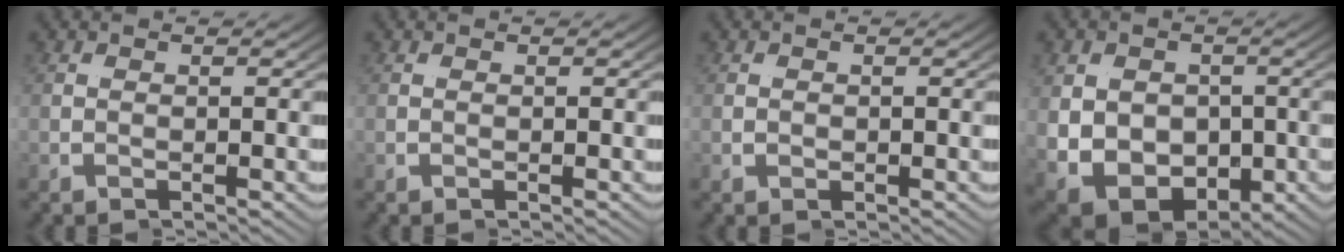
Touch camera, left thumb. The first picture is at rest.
{"total": 0.0}
{"total": 0.7, "force": [-0.1, 0.6, 0.4], "torque": [-0.007, -0.005, 0.002]}
{"total": 11.5, "force": [-1.1, 8.9, 7.3], "torque": [-0.135, -0.023, -0.017]}